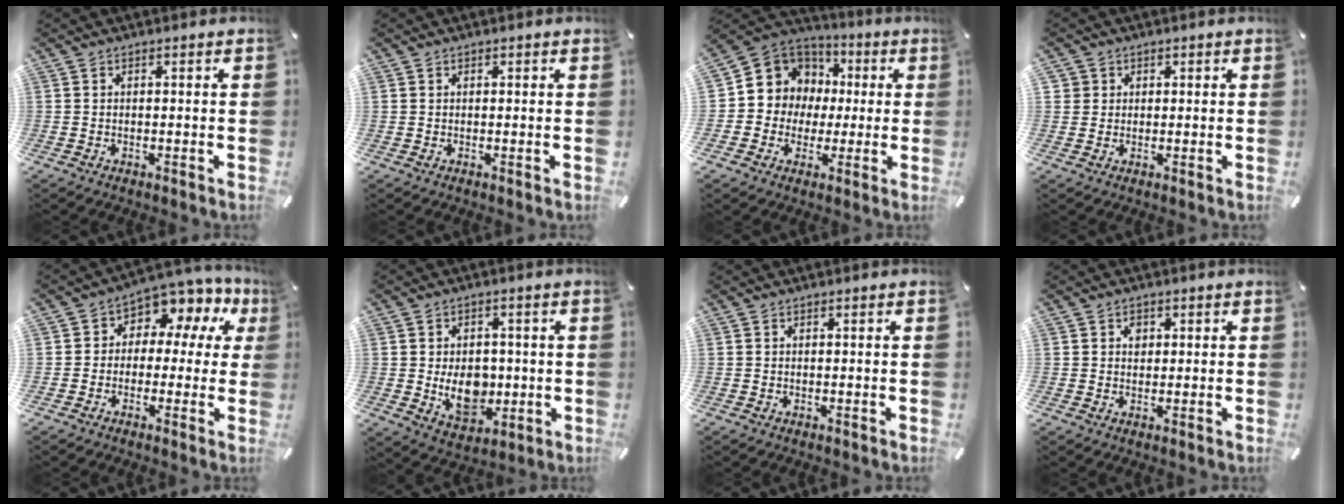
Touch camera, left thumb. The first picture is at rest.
{"total": 0.5, "force": [0.3, 0.5, -0.1], "torque": [0.005, 0.004, 0.004]}
{"total": 9.6, "force": [0.9, 9.6, 0.6], "torque": [-0.027, -0.021, 0.022]}
{"total": 2.8, "force": [1.0, 2.6, 0.1], "torque": [0.001, 0.001, 0.016]}
{"total": 6.2, "force": [2.4, 4.8, 3.2], "torque": [-0.060, -0.033, 0.043]}
{"total": 9.6, "force": [-0.9, 7.3, 6.1], "torque": [-0.090, -0.003, -0.014]}
{"total": 0.0}
{"total": 1.9, "force": [0.5, 1.6, 0.8], "torque": [-0.005, -0.003, 0.005]}